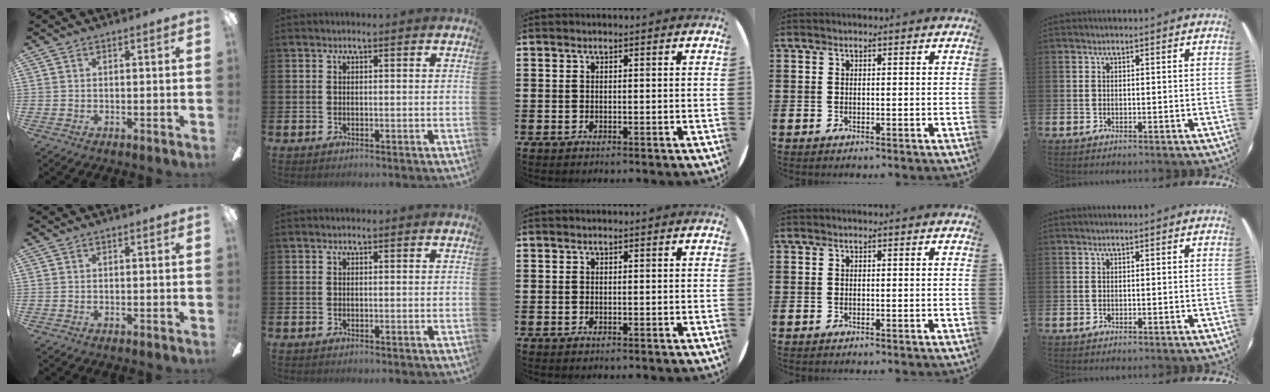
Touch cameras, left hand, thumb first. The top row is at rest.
{}